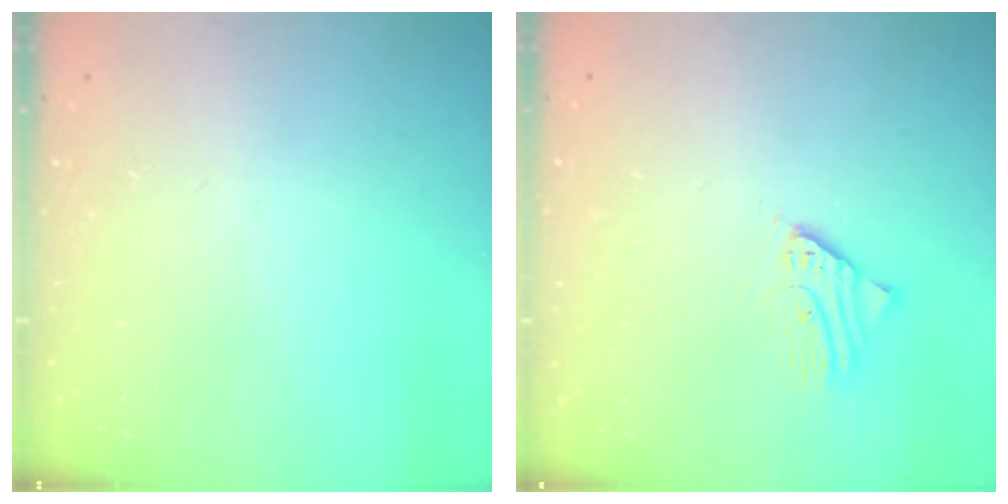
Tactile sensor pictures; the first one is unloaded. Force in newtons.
{"total": 2.2, "press": 2.2, "slide": 0.2}